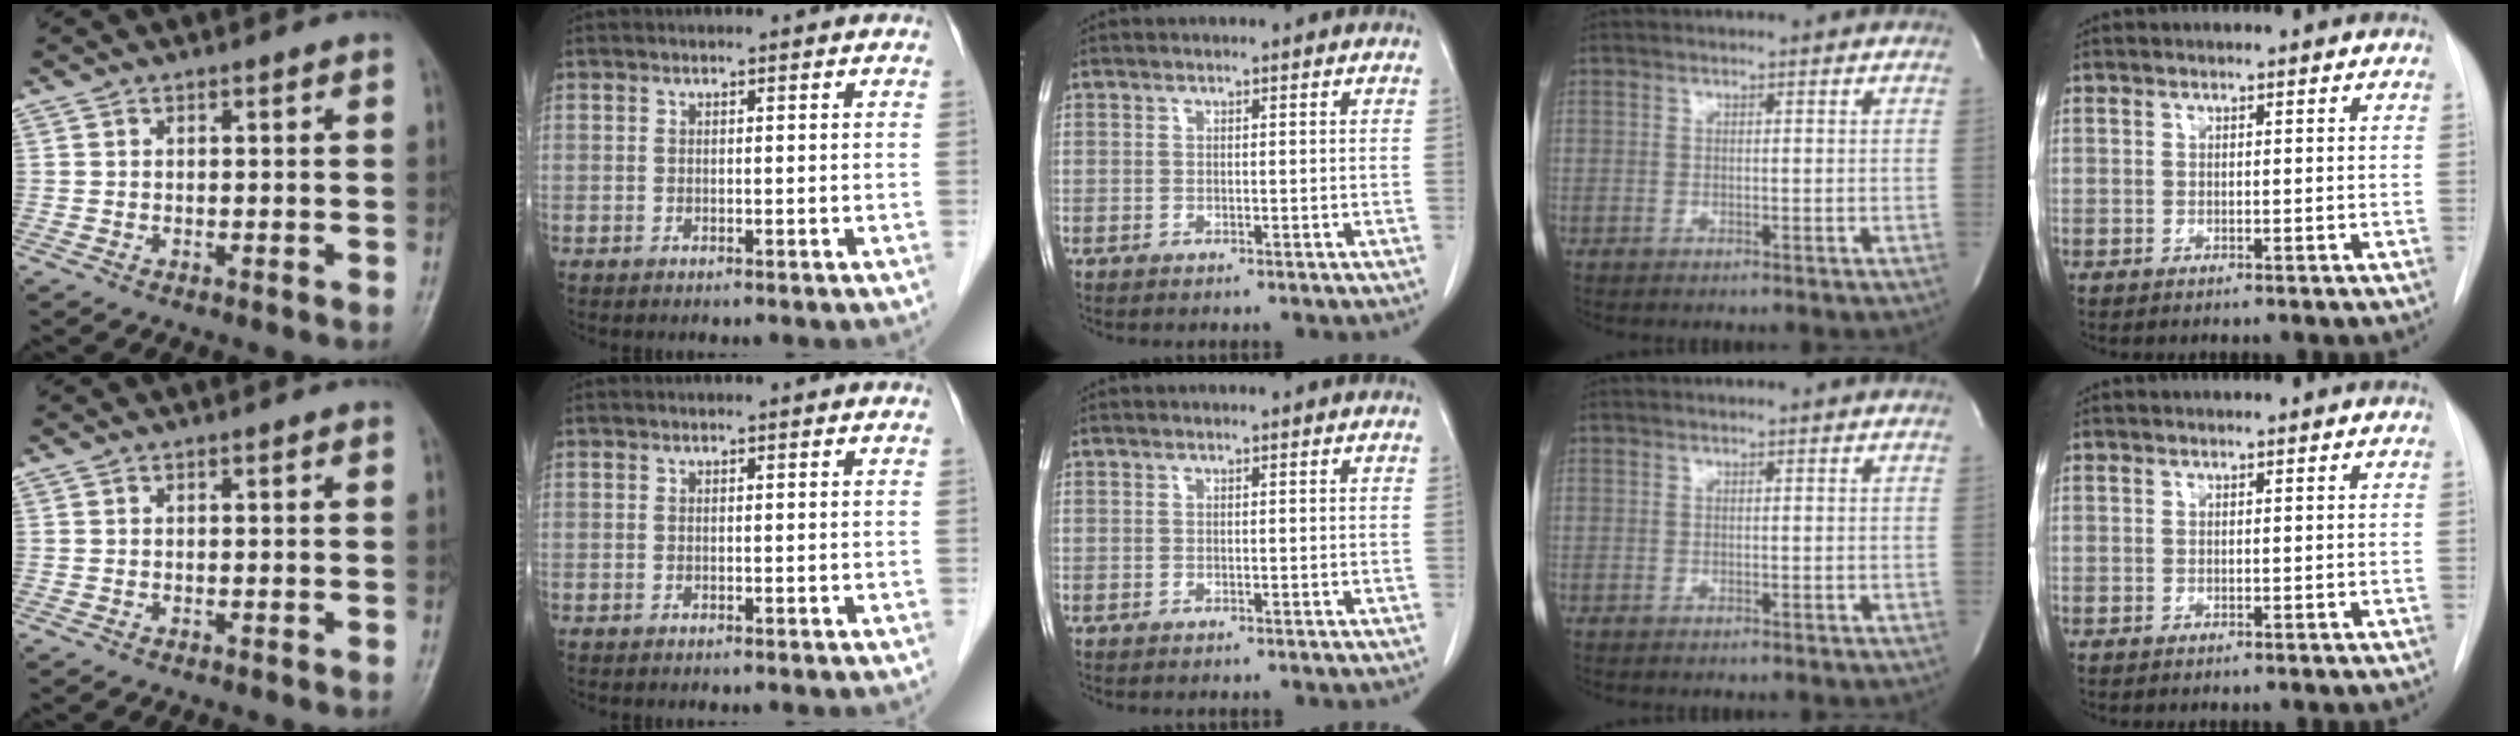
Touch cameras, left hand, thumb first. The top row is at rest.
{}